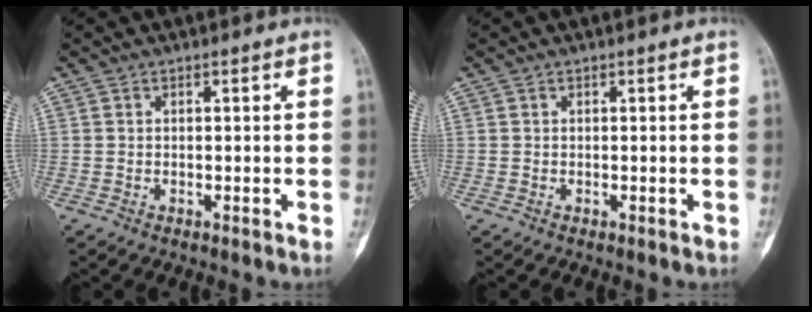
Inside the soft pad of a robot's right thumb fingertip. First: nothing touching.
{"total": 0.0}